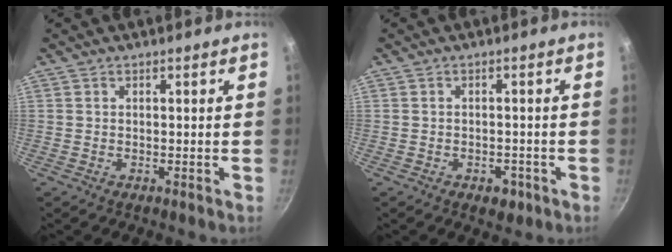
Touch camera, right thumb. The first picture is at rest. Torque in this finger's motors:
{"motor_torque": [2.60, 2.41, 0.19, -0.53, -0.01]}